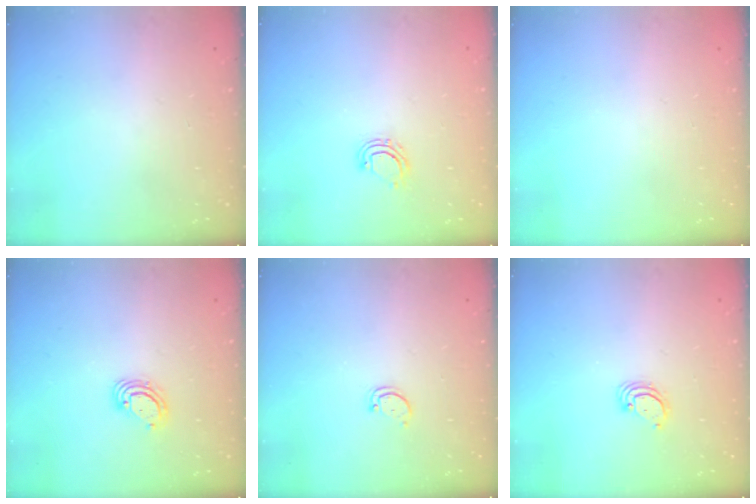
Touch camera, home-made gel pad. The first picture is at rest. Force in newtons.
{"total": 4.5, "press": 4.5, "slide": 0.2}
{"total": 0.0}
{"total": 4.1, "press": 4.1, "slide": 0.4}
{"total": 2.6, "press": 2.5, "slide": 0.4}
{"total": 2.9, "press": 2.9, "slide": 0.3}